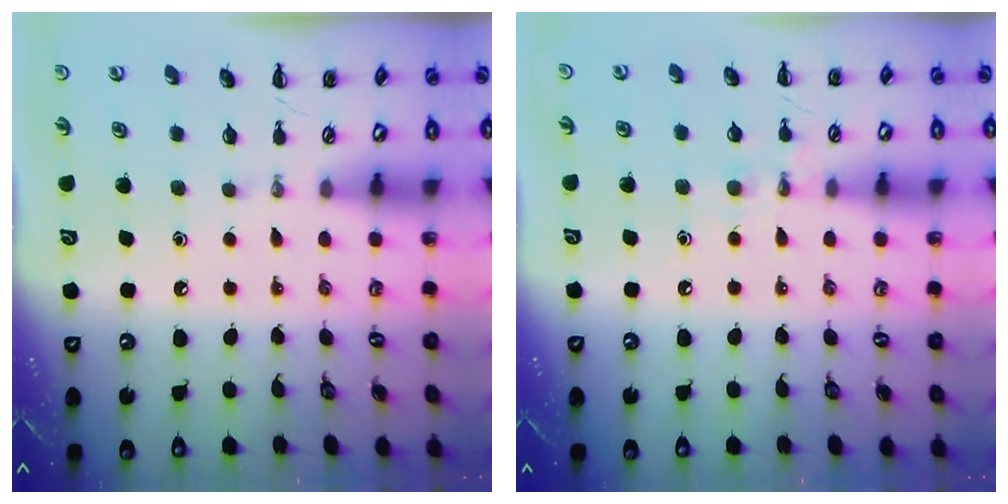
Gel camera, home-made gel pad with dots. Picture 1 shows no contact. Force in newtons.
{"total": 7.0, "press": 6.8, "slide": 1.5}